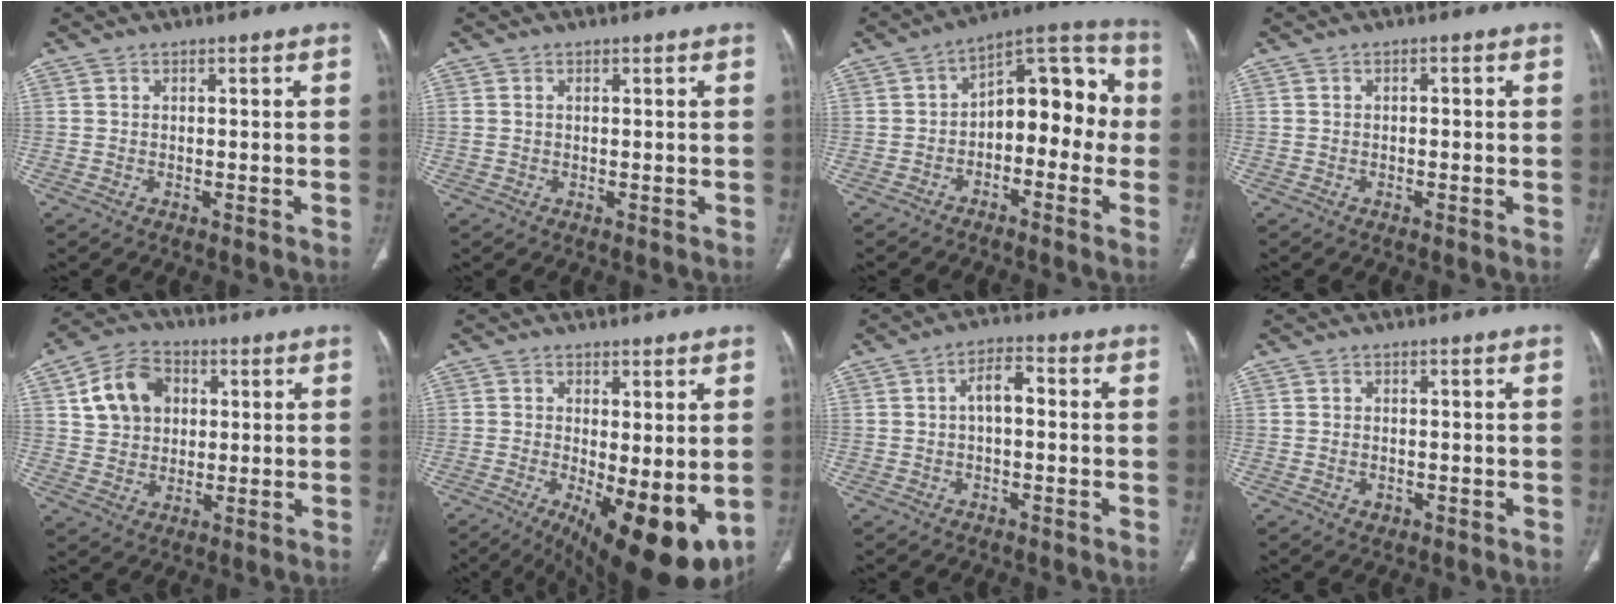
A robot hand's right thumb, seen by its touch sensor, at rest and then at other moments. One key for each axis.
{"total": 0.8, "fx": 0.1, "fy": 0.6, "fz": 0.6, "tx": -0.020, "ty": 0.007, "tz": 0.007}
{"total": 13.8, "fx": -1.9, "fy": 8.3, "fz": 10.9, "tx": -0.105, "ty": 0.057, "tz": -0.041}
{"total": 0.7, "fx": -0.1, "fy": 0.4, "fz": 0.6, "tx": -0.004, "ty": 0.002, "tz": -0.005}
{"total": 10.8, "fx": 2.9, "fy": 8.5, "fz": 6.1, "tx": -0.085, "ty": 0.005, "tz": 0.050}
{"total": 15.5, "fx": -3.7, "fy": 5.6, "fz": 14.0, "tx": -0.182, "ty": -0.027, "tz": -0.032}
{"total": 4.8, "fx": 0.0, "fy": 2.3, "fz": 4.2, "tx": -0.064, "ty": 0.019, "tz": -0.005}
{"total": 1.4, "fx": -0.4, "fy": 1.1, "fz": 0.7, "tx": -0.009, "ty": 0.004, "tz": -0.002}